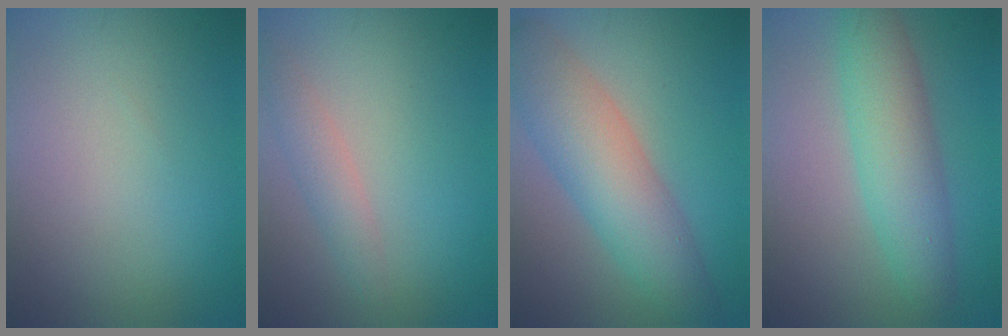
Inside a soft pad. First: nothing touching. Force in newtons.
{"total": 2.0, "press": 2.0, "slide": 0.1}
{"total": 7.1, "press": 7.1, "slide": 0.4}
{"total": 5.4, "press": 5.4, "slide": 0.1}